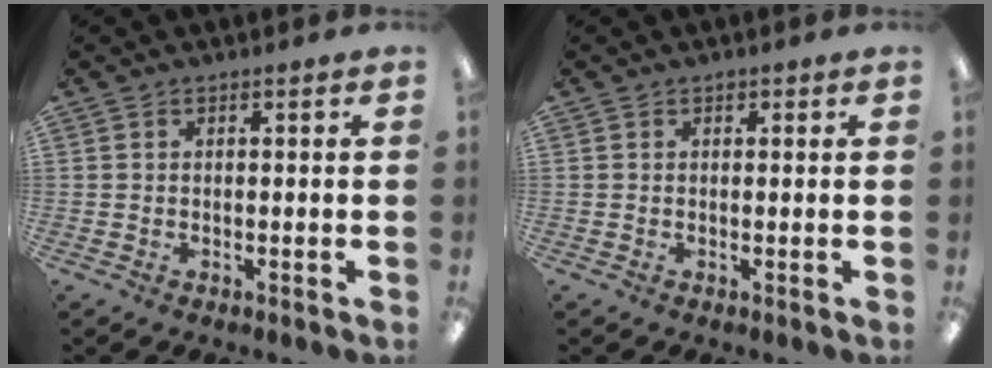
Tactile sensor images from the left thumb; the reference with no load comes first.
{"total": 1.2, "force": [0.6, 0.9, 0.4], "torque": [-0.001, 0.001, 0.009]}